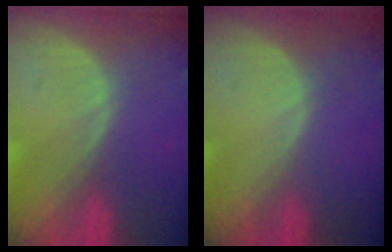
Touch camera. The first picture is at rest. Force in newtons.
{"total": 0.0}